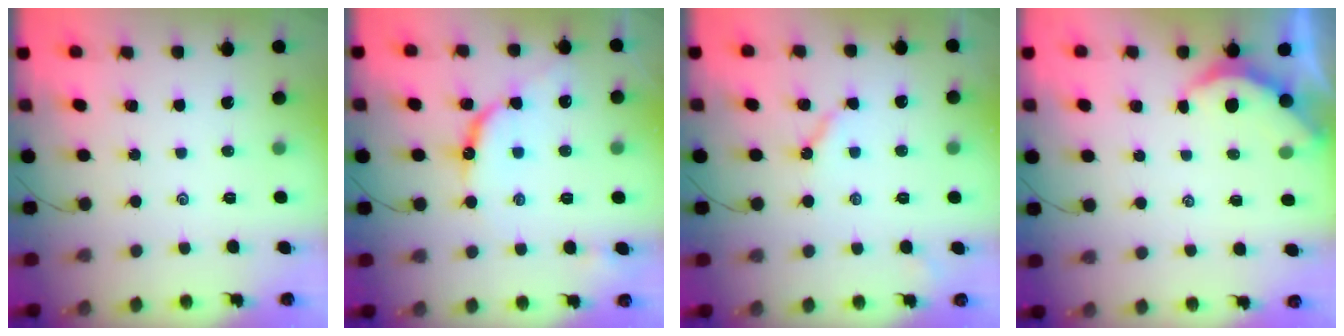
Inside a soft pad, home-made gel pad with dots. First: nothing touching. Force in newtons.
{"total": 10.3, "press": 10.2, "slide": 1.0}
{"total": 5.3, "press": 5.2, "slide": 0.7}
{"total": 3.3, "press": 3.3, "slide": 0.3}